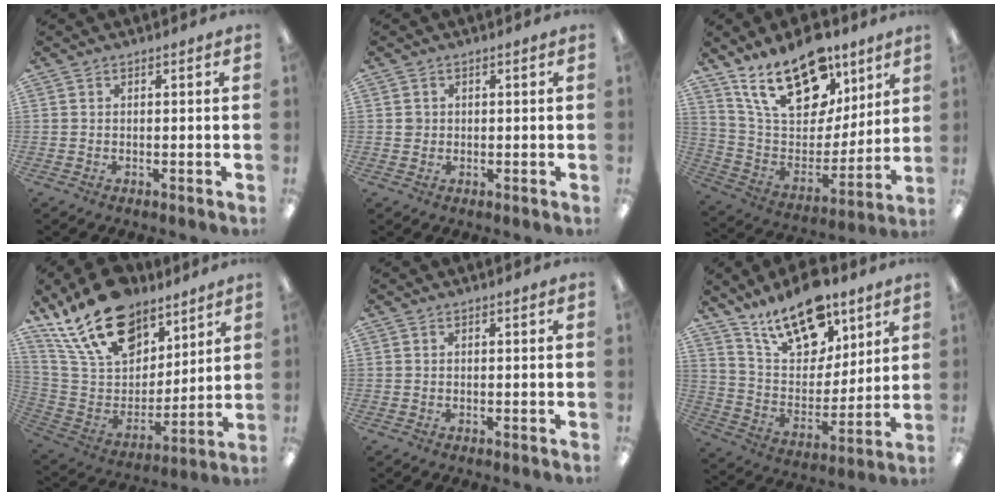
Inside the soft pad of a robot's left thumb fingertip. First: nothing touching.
{"total": 1.6, "force": [0.2, 1.6, 0.3], "torque": [0.003, 0.003, 0.001]}
{"total": 21.6, "force": [14.2, 11.0, 11.9], "torque": [-0.213, -0.070, 0.257]}
{"total": 21.9, "force": [15.0, 12.2, 10.4], "torque": [-0.197, -0.082, 0.278]}
{"total": 0.0}
{"total": 17.9, "force": [13.0, 8.7, 8.8], "torque": [-0.146, -0.073, 0.230]}